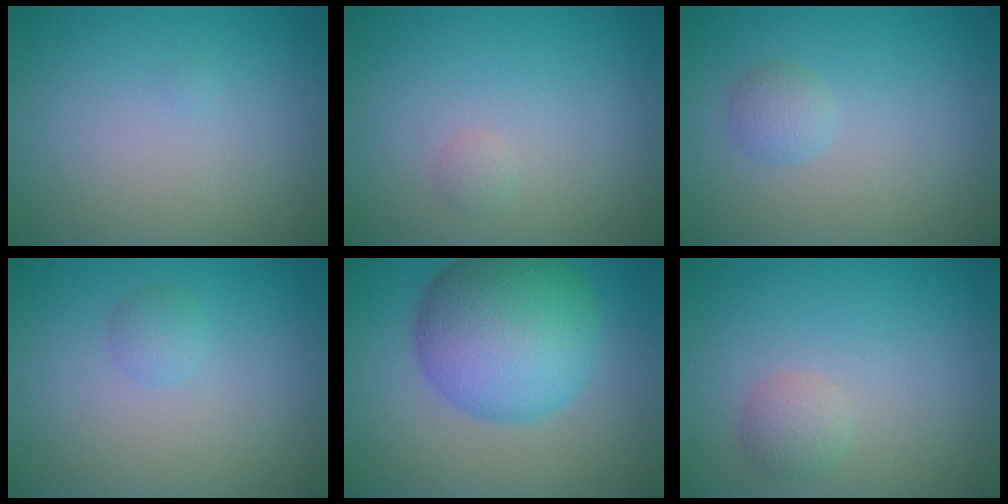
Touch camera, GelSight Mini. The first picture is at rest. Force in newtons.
{"total": 0.6, "press": 0.6, "slide": 0.0}
{"total": 1.3, "press": 1.3, "slide": 0.0}
{"total": 1.1, "press": 1.1, "slide": 0.0}
{"total": 10.6, "press": 10.6, "slide": 0.1}
{"total": 1.6, "press": 1.6, "slide": 0.0}